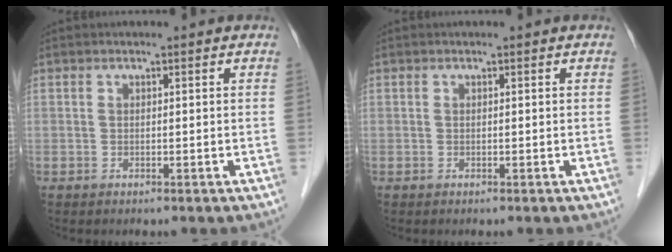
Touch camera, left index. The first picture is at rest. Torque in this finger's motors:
{"motor_torque": [0.00, 0.00, 0.00, 0.00]}